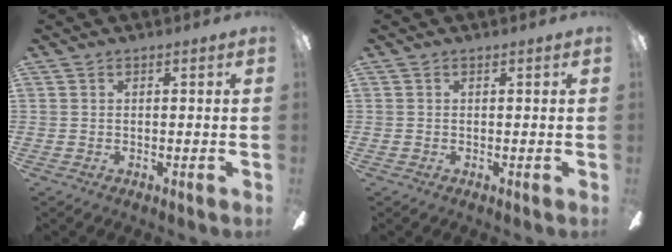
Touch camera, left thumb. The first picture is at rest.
{"total": 0.0}